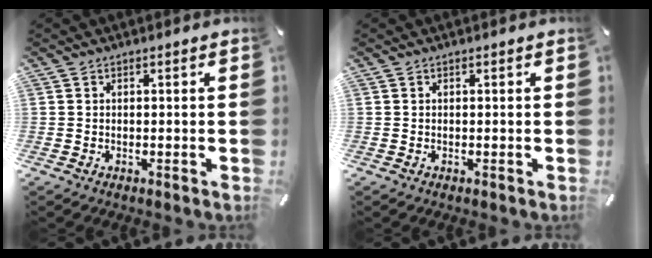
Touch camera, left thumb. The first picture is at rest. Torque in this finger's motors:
{"motor_torque": [-0.03, -0.03, 0.00, 0.00, 0.00]}